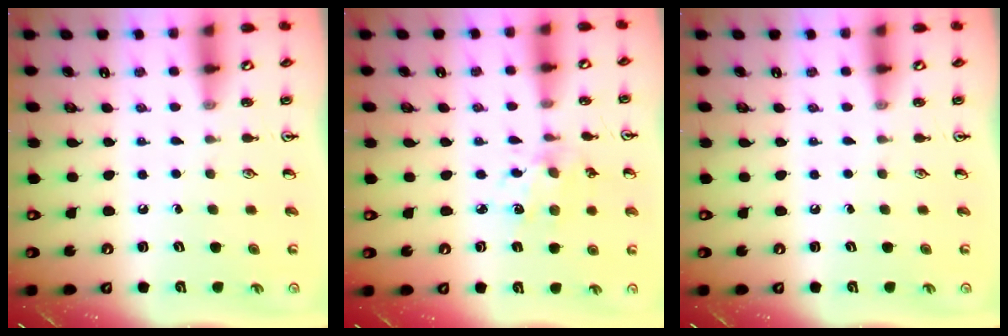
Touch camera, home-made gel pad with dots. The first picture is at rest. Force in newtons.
{"total": 2.9, "press": 2.9, "slide": 0.2}
{"total": 0.0}